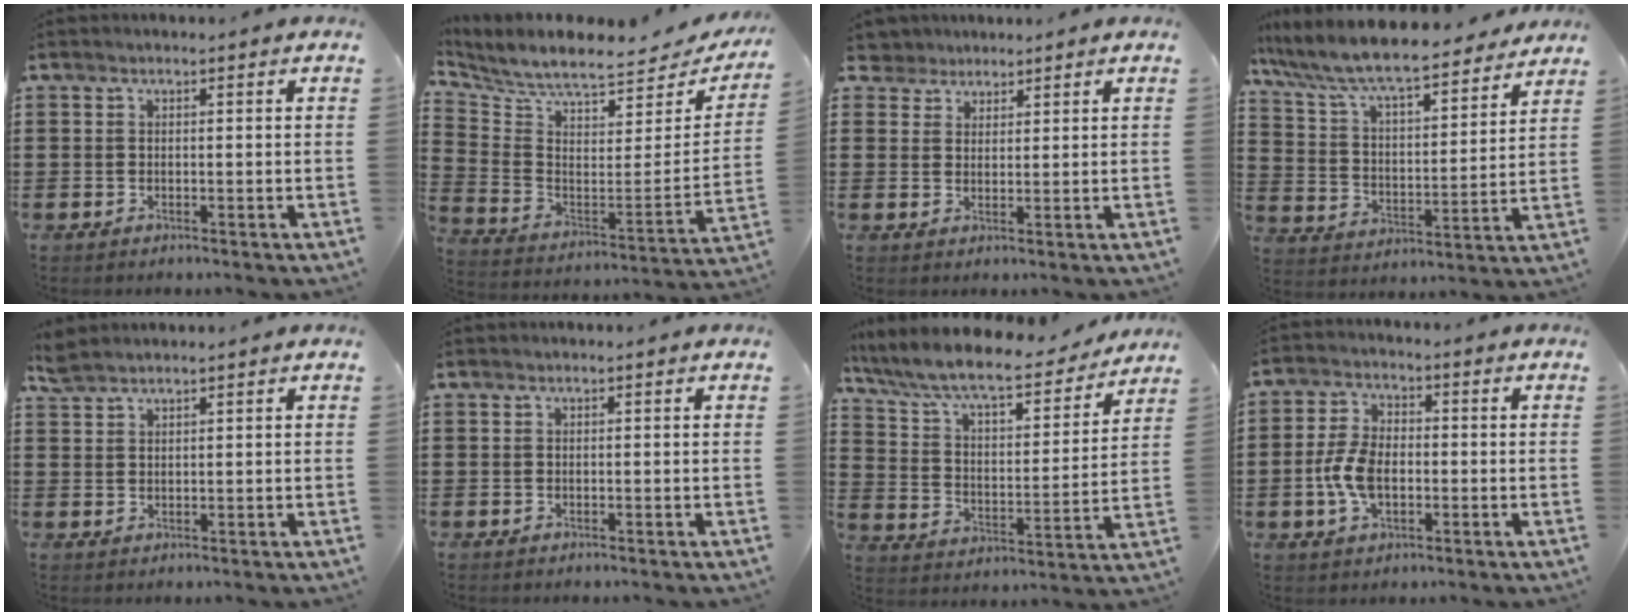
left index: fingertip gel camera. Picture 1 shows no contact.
{"total": 6.6, "force": [5.9, 0.6, 2.7], "torque": [-0.086, -0.058, 0.098]}
{"total": 3.3, "force": [2.8, 1.8, 0.1], "torque": [-0.019, 0.005, 0.053]}
{"total": 8.3, "force": [7.5, 0.8, 3.5], "torque": [-0.101, -0.050, 0.123]}
{"total": 2.3, "force": [2.1, 0.4, 0.8], "torque": [-0.021, 0.000, 0.042]}
{"total": 0.0}
{"total": 9.1, "force": [8.1, 0.9, 4.0], "torque": [-0.111, -0.053, 0.135]}
{"total": 6.8, "force": [-1.3, 3.9, 5.5], "torque": [-0.131, -0.001, -0.030]}